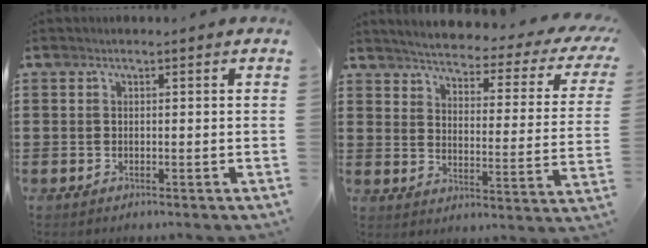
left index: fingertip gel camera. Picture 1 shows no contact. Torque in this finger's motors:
{"motor_torque": [2.14, 0.00, 0.83, 0.15]}